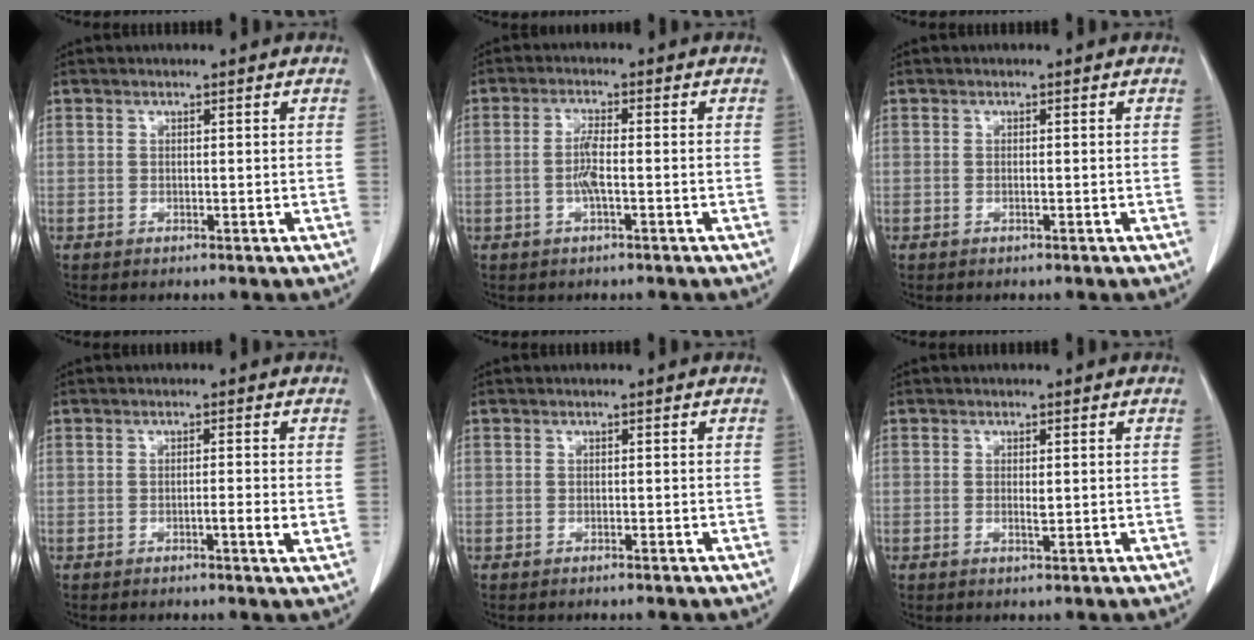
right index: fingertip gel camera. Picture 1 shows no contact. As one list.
[{"total": 3.4, "force": [-0.8, 0.4, 3.2], "torque": [-0.069, 0.001, -0.017]}, {"total": 0.0}, {"total": 2.3, "force": [-0.6, 0.0, 2.2], "torque": [-0.035, -0.002, -0.009]}, {"total": 0.5, "force": [-0.4, 0.0, 0.3], "torque": [-0.011, -0.001, -0.006]}, {"total": 1.2, "force": [-0.1, 0.2, 1.2], "torque": [-0.023, -0.002, -0.001]}]